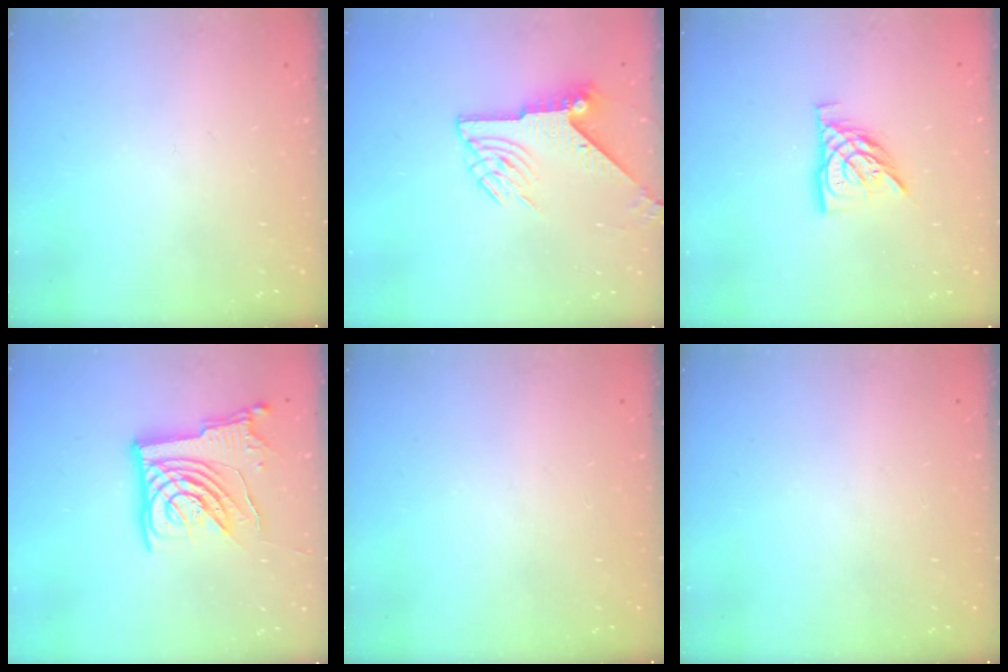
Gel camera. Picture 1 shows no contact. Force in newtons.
{"total": 9.2, "press": 9.2, "slide": 0.6}
{"total": 10.7, "press": 10.6, "slide": 1.0}
{"total": 14.9, "press": 14.8, "slide": 1.8}
{"total": 0.0}
{"total": 0.0}